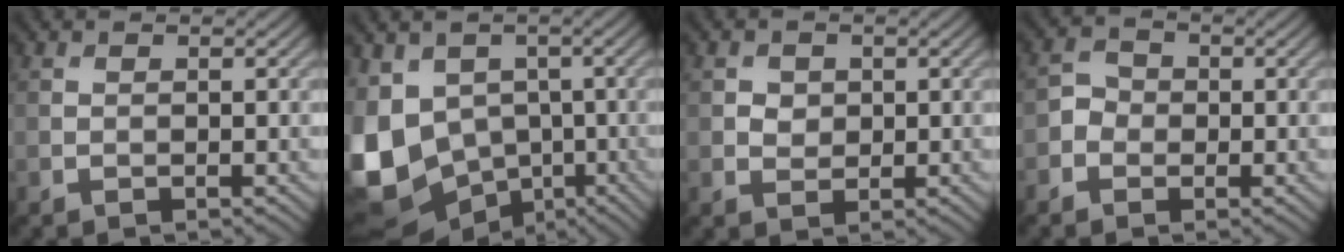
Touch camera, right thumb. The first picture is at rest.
{"total": 15.9, "force": [-2.9, 13.4, 8.1], "torque": [-0.246, -0.044, -0.039]}
{"total": 1.9, "force": [0.3, 1.7, 0.8], "torque": [-0.014, -0.004, 0.003]}
{"total": 2.5, "force": [-1.0, 2.1, 0.9], "torque": [-0.018, 0.003, -0.026]}